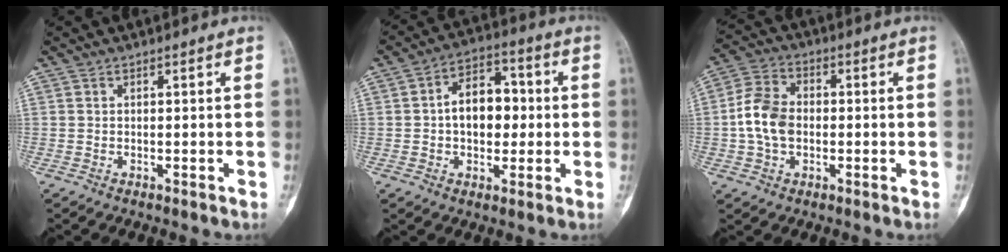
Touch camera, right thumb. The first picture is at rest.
{"total": 10.7, "force": [0.3, 7.2, 7.9], "torque": [-0.088, 0.024, -0.003]}
{"total": 9.1, "force": [-0.7, 6.6, 6.3], "torque": [-0.112, 0.020, -0.021]}